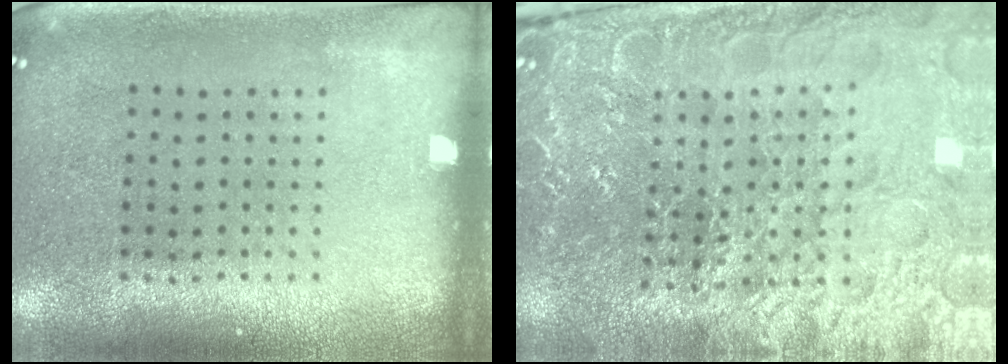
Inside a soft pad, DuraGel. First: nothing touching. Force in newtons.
{"total": 4.9, "press": 4.7, "slide": 1.4}